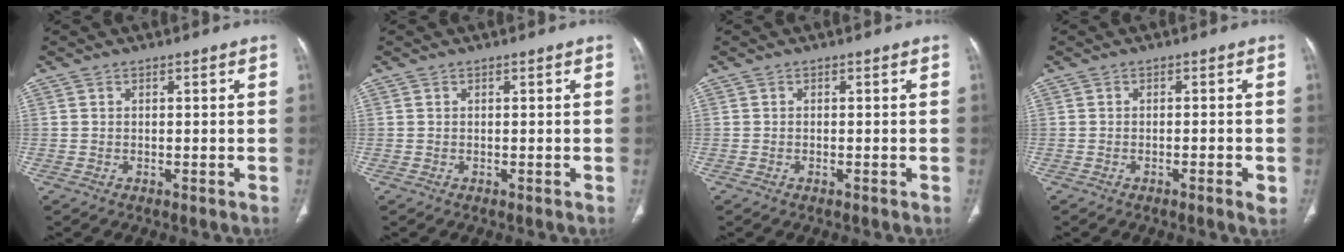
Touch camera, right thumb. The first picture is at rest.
{"total": 0.0}
{"total": 0.5, "force": [-0.3, 0.2, 0.4], "torque": [-0.010, 0.002, -0.005]}
{"total": 2.6, "force": [-1.0, 0.5, 2.3], "torque": [-0.042, -0.001, -0.014]}